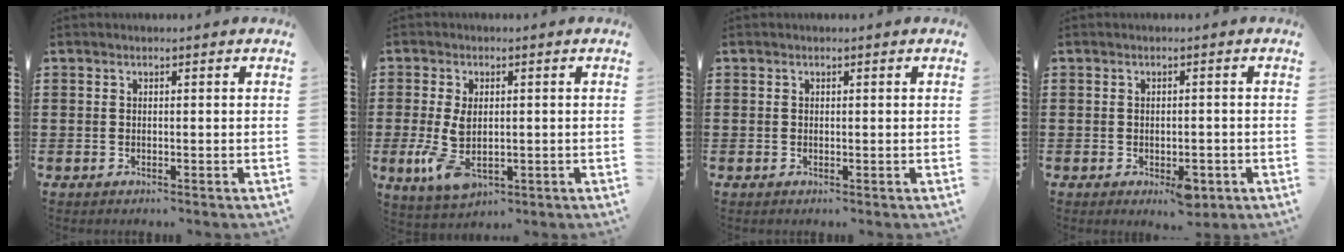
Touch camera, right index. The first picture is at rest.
{"total": 5.8, "force": [-0.7, 3.2, 4.8], "torque": [-0.116, -0.002, -0.017]}
{"total": 0.0}
{"total": 2.8, "force": [-1.5, 1.2, 2.1], "torque": [-0.034, 0.003, -0.027]}